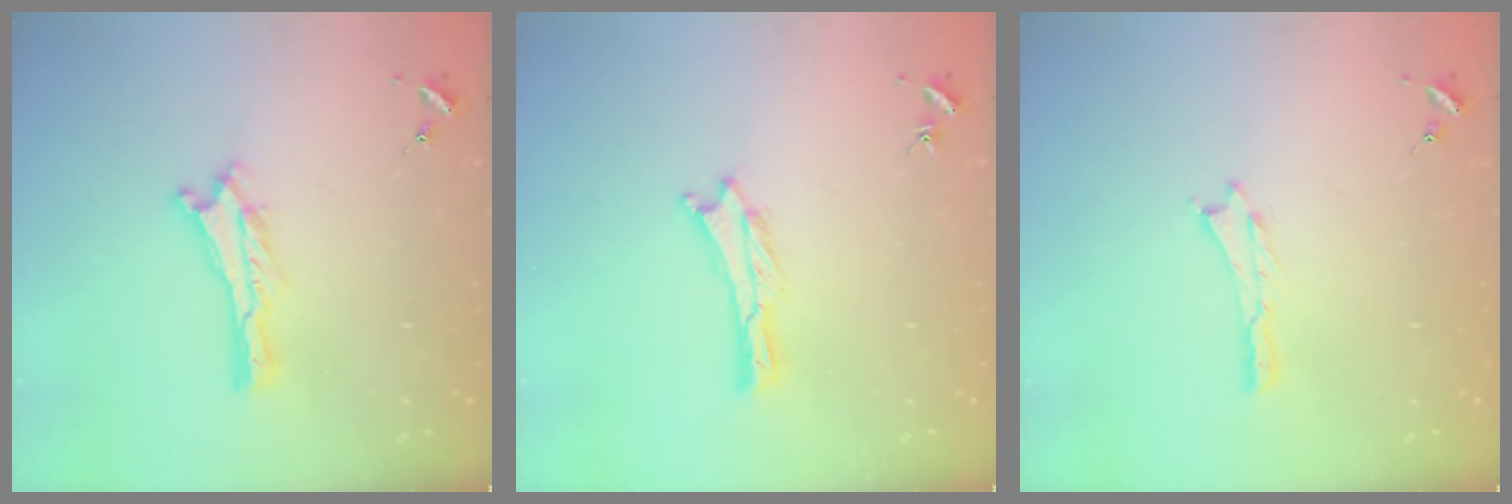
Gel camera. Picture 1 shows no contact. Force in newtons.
{"total": 0.0}
{"total": 0.0}